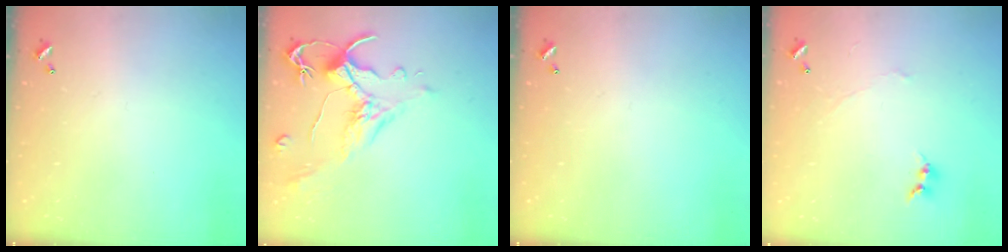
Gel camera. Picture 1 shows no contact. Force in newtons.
{"total": 1.6, "press": 1.1, "slide": 1.2}
{"total": 0.0}
{"total": 1.5, "press": 1.4, "slide": 0.5}